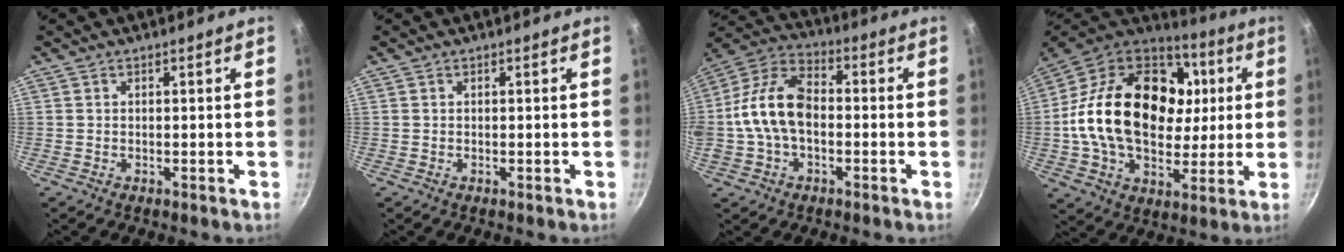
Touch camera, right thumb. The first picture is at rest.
{"total": 0.0}
{"total": 14.0, "force": [-1.2, 8.7, 10.8], "torque": [-0.189, 0.042, -0.040]}
{"total": 30.1, "force": [3.2, 21.0, 21.3], "torque": [-0.354, 0.022, 0.052]}